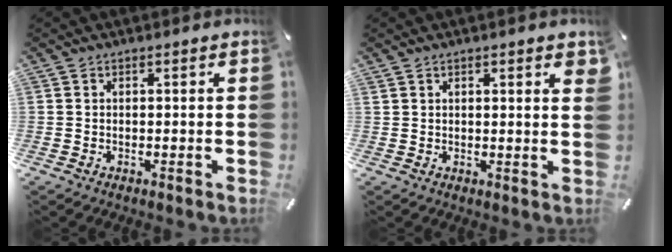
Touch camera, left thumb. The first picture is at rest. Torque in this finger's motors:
{"motor_torque": [0.23, -0.42, 0.06, -0.03, 0.01]}